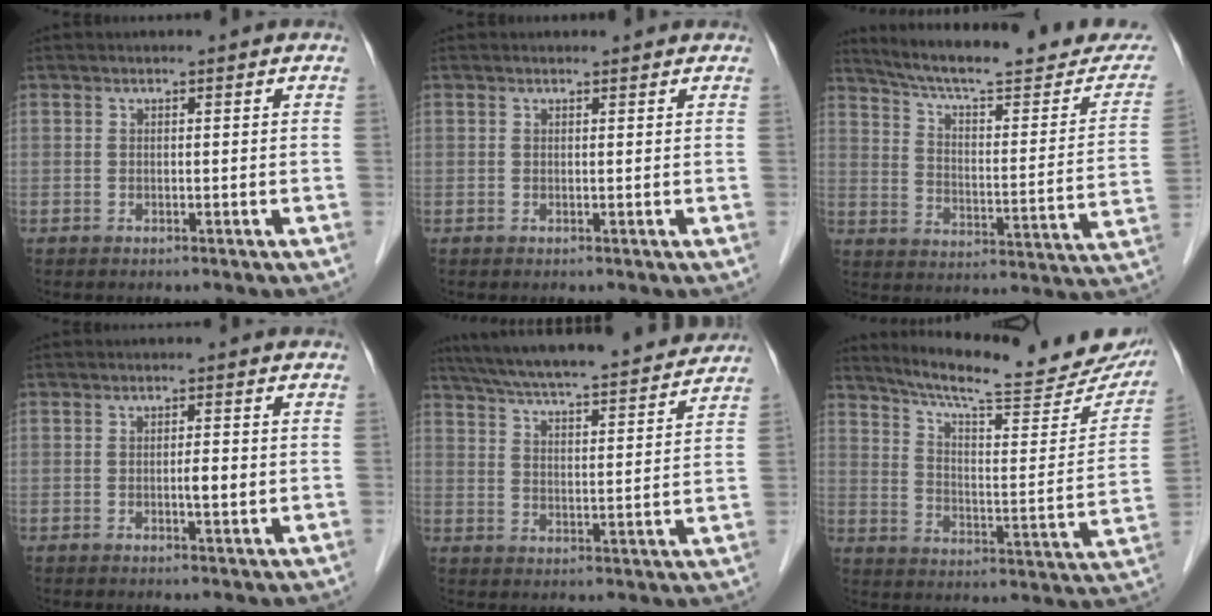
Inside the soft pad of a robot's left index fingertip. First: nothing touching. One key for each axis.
{"total": 1.6, "fx": 1.5, "fy": 0.4, "fz": 0.2, "tx": -0.014, "ty": 0.009, "tz": 0.015}
{"total": 23.8, "fx": 21.3, "fy": 3.2, "fz": 10.2, "tx": -0.146, "ty": -0.041, "tz": 0.280}
{"total": 1.9, "fx": -0.2, "fy": 0.4, "fz": 1.9, "tx": -0.033, "ty": 0.000, "tz": -0.003}
{"total": 23.3, "fx": 21.0, "fy": 2.2, "fz": 9.9, "tx": -0.166, "ty": 0.013, "tz": 0.292}
{"total": 23.5, "fx": 21.0, "fy": 3.4, "fz": 10.1, "tx": -0.148, "ty": -0.045, "tz": 0.274}